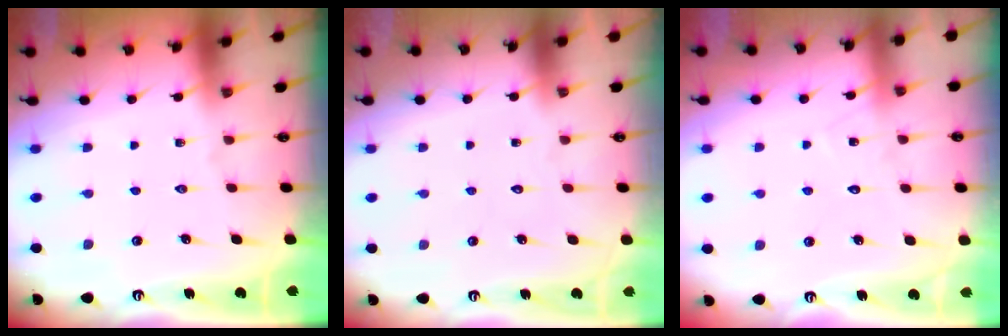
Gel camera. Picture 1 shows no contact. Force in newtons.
{"total": 1.6, "press": 1.6, "slide": 0.1}
{"total": 7.8, "press": 7.8, "slide": 0.5}